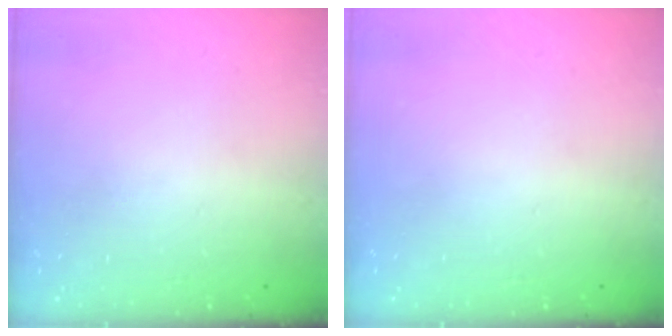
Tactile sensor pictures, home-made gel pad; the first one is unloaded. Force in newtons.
{"total": 0.0}